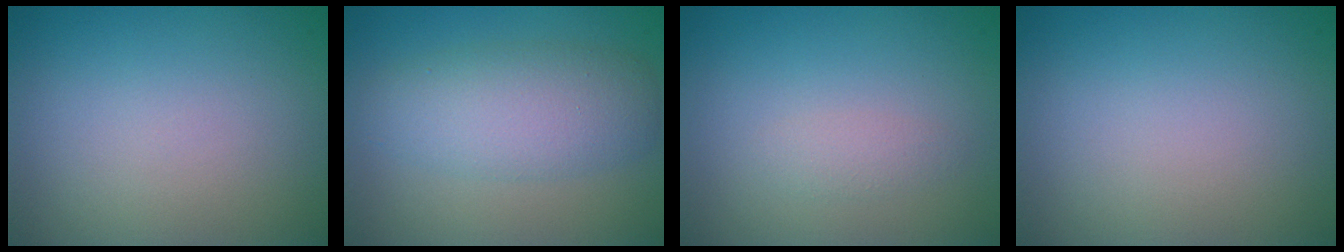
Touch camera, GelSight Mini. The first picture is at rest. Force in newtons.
{"total": 4.8, "press": 4.8, "slide": 0.1}
{"total": 1.0, "press": 1.0, "slide": 0.1}
{"total": 0.0}